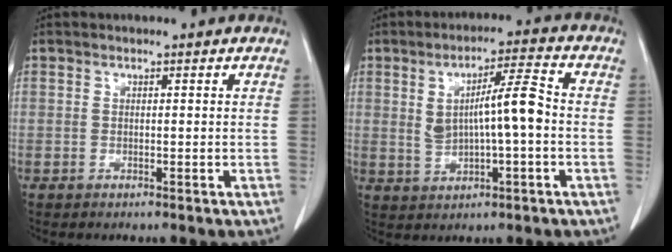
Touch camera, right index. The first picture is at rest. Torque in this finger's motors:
{"motor_torque": [0.31, 0.04, 0.21, 0.07]}